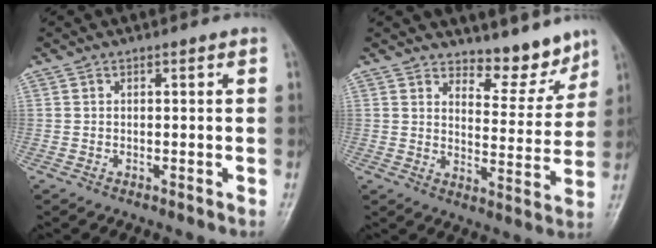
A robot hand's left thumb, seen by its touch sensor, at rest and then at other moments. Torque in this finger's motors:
{"motor_torque": [0.23, 0.02, -0.13, -0.31, 0.07]}